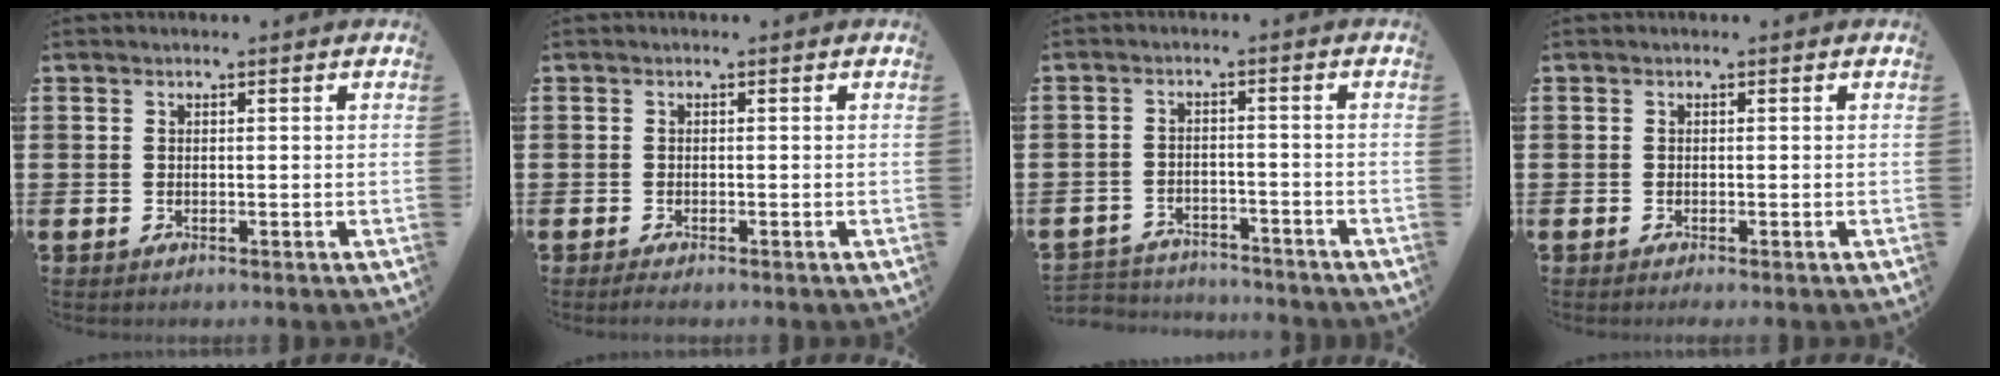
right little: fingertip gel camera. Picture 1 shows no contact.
{"total": 0.7, "force": [-0.4, 0.1, 0.6], "torque": [-0.011, -0.002, -0.008]}
{"total": 3.1, "force": [-3.0, 0.4, -0.2], "torque": [-0.003, 0.002, -0.067]}
{"total": 0.0}